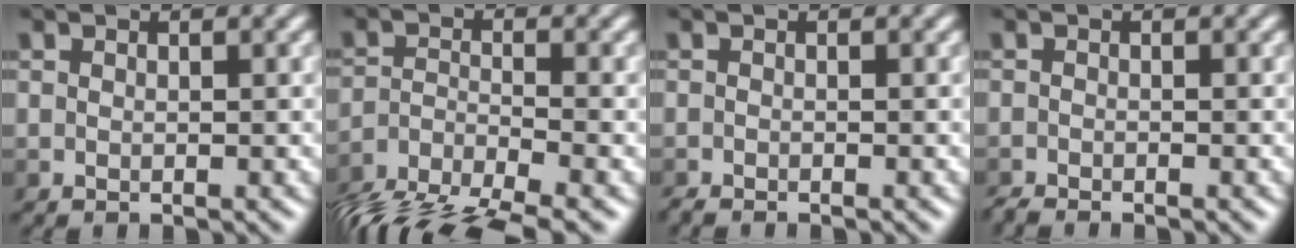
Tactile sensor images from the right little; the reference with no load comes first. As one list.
[{"total": 9.0, "force": [-7.5, 2.2, 4.5], "torque": [-0.100, -0.028, -0.133]}, {"total": 1.0, "force": [-0.9, 0.2, 0.2], "torque": [-0.005, -0.003, -0.016]}, {"total": 1.4, "force": [-1.3, 0.3, 0.3], "torque": [-0.007, -0.003, -0.022]}]